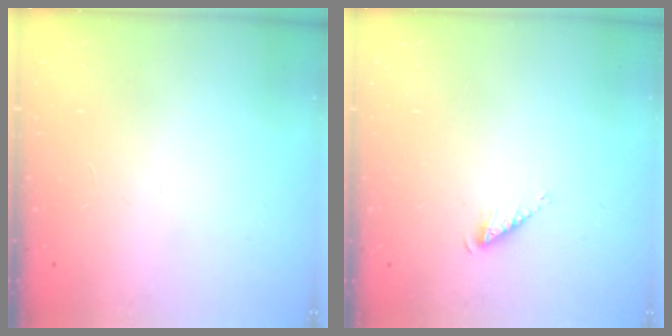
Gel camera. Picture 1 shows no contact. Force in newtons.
{"total": 2.7, "press": 2.7, "slide": 0.4}